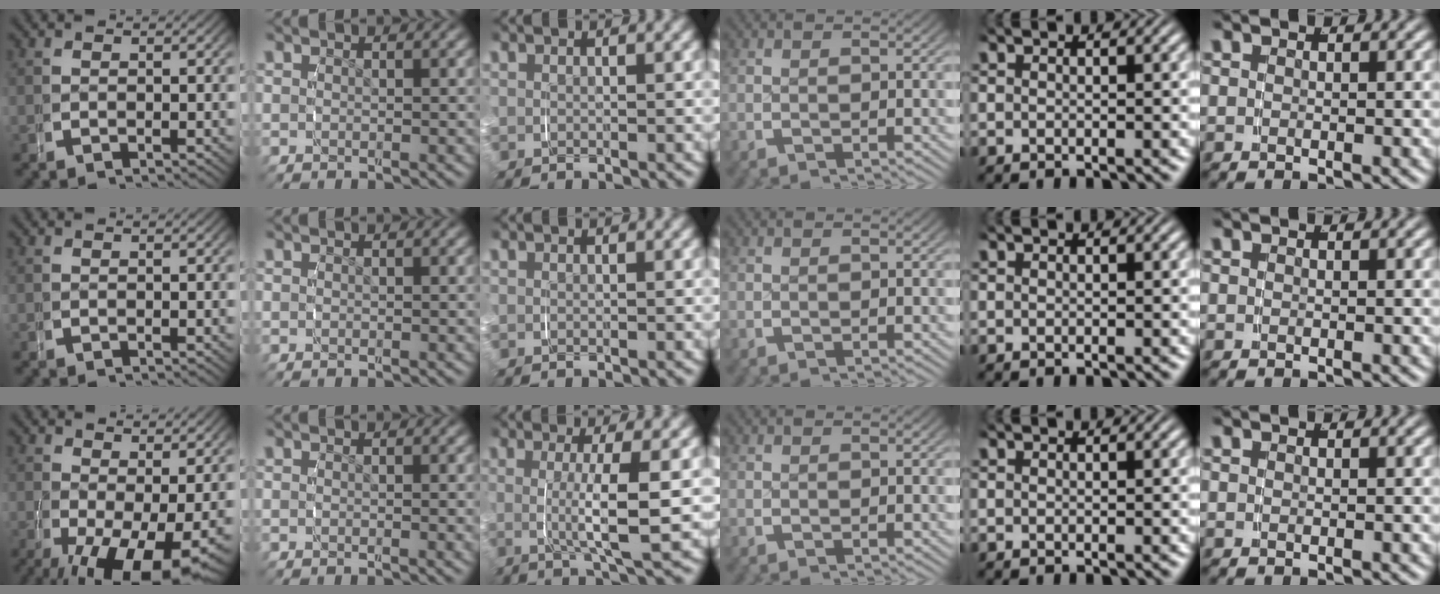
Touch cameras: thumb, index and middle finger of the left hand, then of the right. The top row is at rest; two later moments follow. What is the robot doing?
{"motion": "grasp_and_lifting", "object": "plastic wrap"}